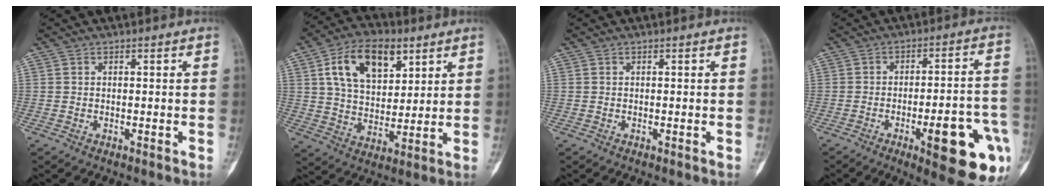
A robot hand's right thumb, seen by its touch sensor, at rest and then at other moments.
{"total": 15.2, "force": [6.7, 9.0, 10.3], "torque": [-0.148, -0.015, 0.121]}
{"total": 0.0}
{"total": 18.5, "force": [-7.2, 4.9, 16.3], "torque": [-0.158, 0.026, -0.082]}